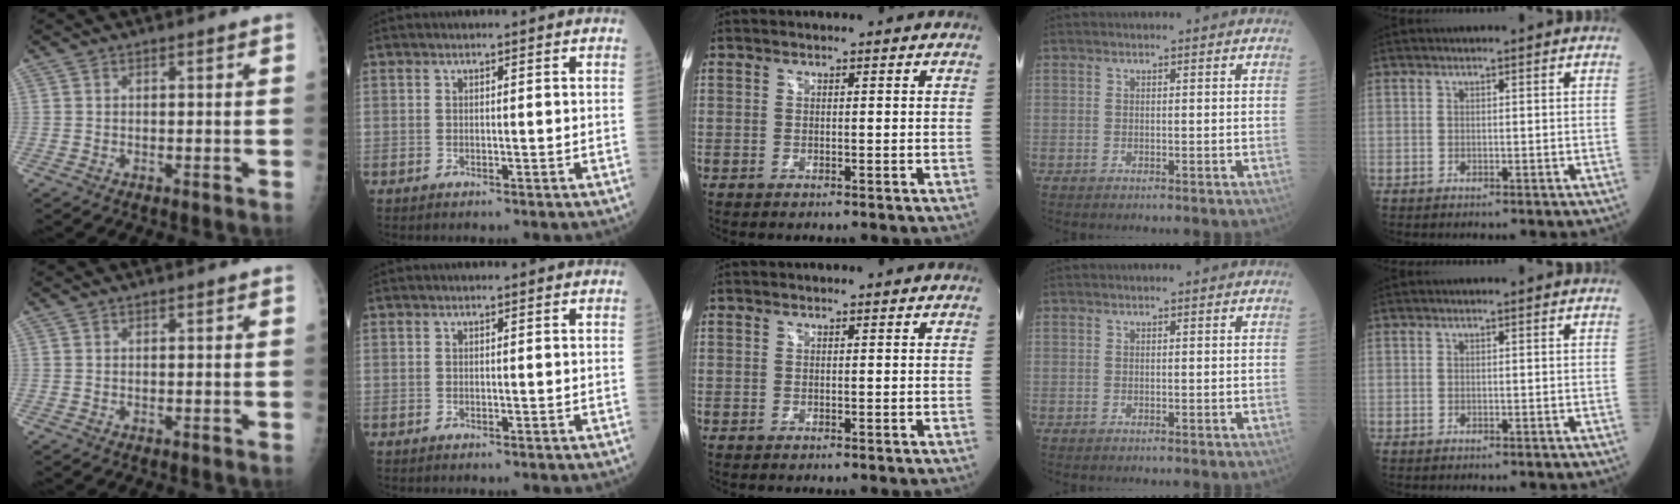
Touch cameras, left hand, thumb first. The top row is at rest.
{}